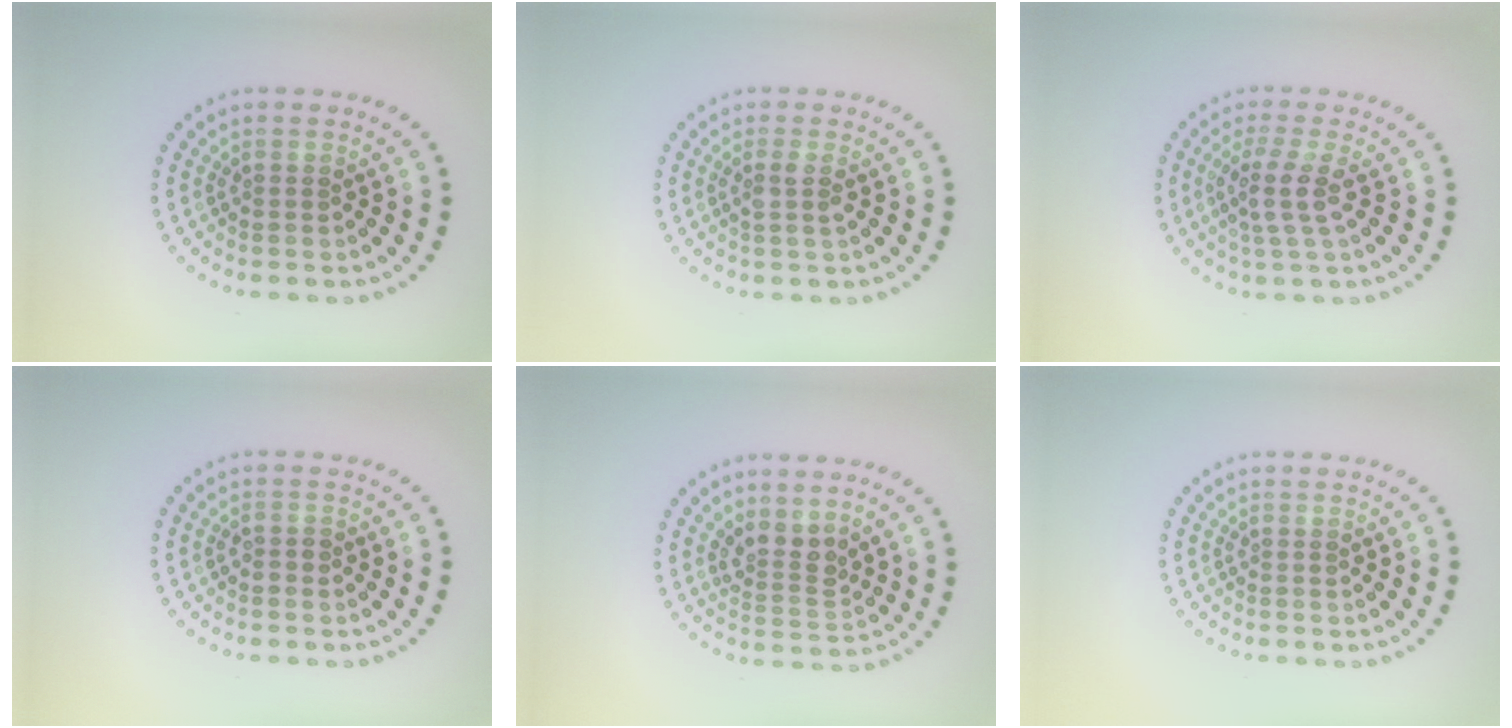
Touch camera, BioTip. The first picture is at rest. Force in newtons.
{"total": 1.5, "press": 1.3, "slide": 0.9}
{"total": 3.0, "press": 2.3, "slide": 1.9}
{"total": 0.9, "press": 0.9, "slide": 0.2}
{"total": 2.6, "press": 1.9, "slide": 1.8}
{"total": 0.0}